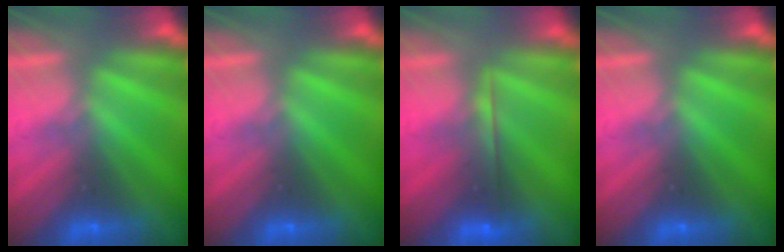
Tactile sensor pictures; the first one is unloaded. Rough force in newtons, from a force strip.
{"total": 0.0}
{"total": 2.1}
{"total": 0.0}